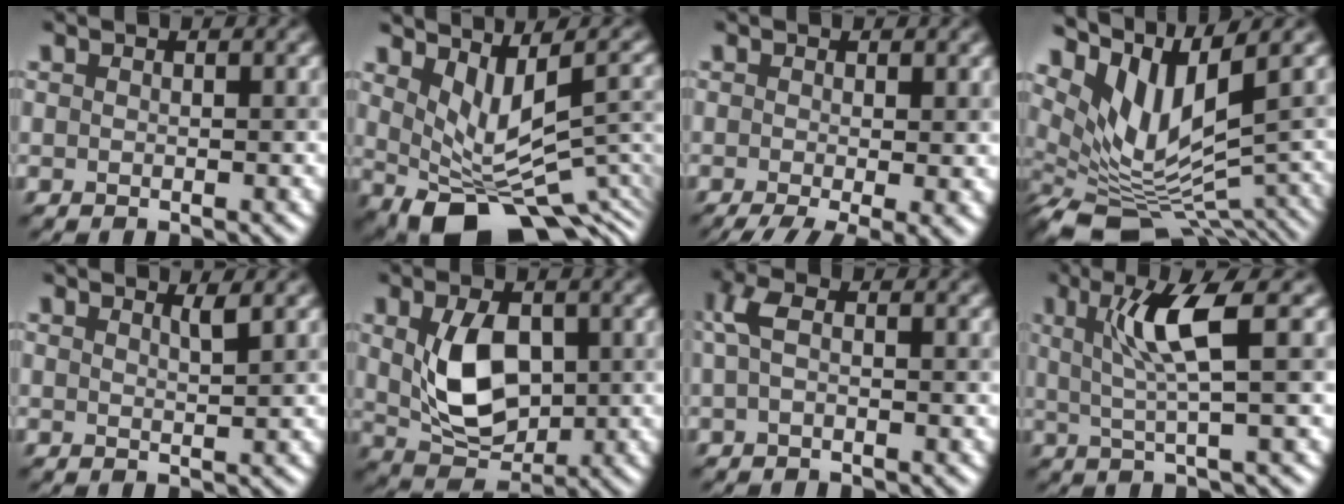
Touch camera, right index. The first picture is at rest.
{"total": 8.6, "force": [-0.1, 4.7, 7.2], "torque": [-0.129, -0.038, 0.032]}
{"total": 6.0, "force": [-2.4, 1.8, 5.2], "torque": [-0.084, -0.014, -0.029]}
{"total": 8.0, "force": [2.3, 3.6, 6.8], "torque": [-0.132, -0.009, 0.066]}
{"total": 0.9, "force": [0.9, 0.1, 0.1], "torque": [-0.002, -0.003, 0.015]}
{"total": 5.9, "force": [0.5, 3.9, 4.4], "torque": [-0.102, -0.007, 0.026]}
{"total": 1.8, "force": [0.0, 0.8, 1.6], "torque": [-0.045, 0.007, -0.001]}
{"total": 4.7, "force": [1.4, 0.5, 4.4], "torque": [-0.093, 0.000, 0.031]}